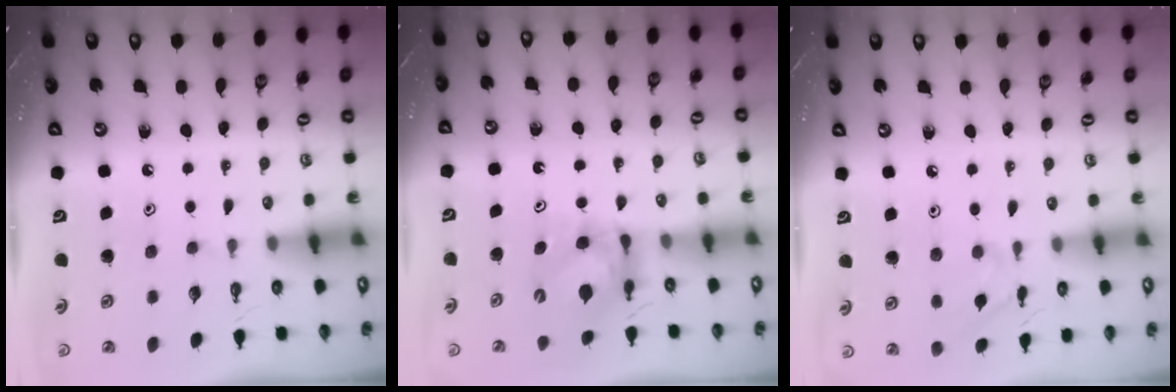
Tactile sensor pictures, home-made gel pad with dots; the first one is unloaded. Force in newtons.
{"total": 5.9, "press": 5.9, "slide": 0.6}
{"total": 4.5, "press": 4.5, "slide": 0.4}